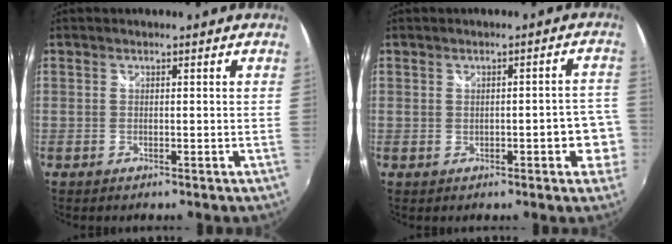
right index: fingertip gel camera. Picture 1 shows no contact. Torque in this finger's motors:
{"motor_torque": [1.39, 0.47, 0.34, 0.02]}